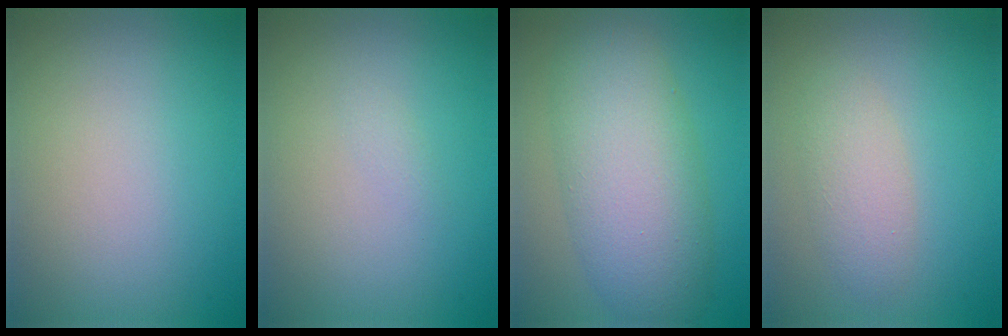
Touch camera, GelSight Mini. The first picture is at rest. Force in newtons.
{"total": 0.5, "press": 0.5, "slide": 0.1}
{"total": 7.9, "press": 7.9, "slide": 0.2}
{"total": 2.5, "press": 2.5, "slide": 0.1}